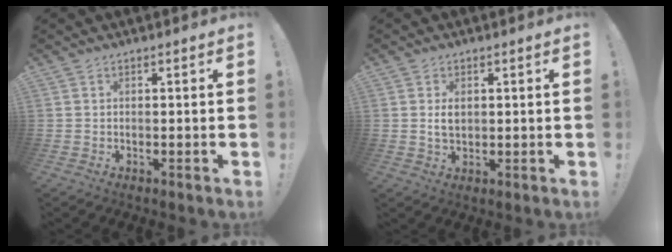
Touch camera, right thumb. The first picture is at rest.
{"total": 3.2, "force": [0.4, 2.1, 2.4], "torque": [-0.032, -0.001, 0.004]}